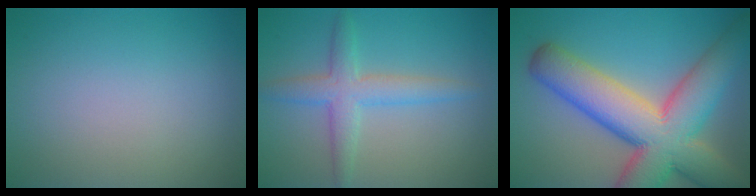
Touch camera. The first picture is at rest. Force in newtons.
{"total": 3.6, "press": 3.6, "slide": 0.1}
{"total": 13.0, "press": 13.0, "slide": 0.9}